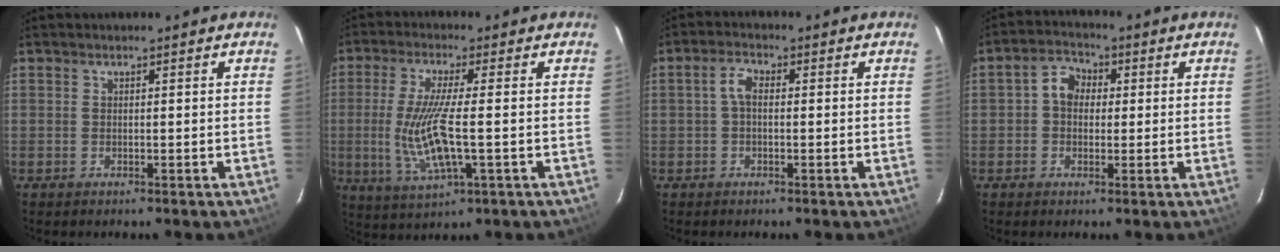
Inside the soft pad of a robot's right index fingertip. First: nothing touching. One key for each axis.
{"total": 11.1, "fx": -1.5, "fy": 1.8, "fz": 10.9, "tx": -0.222, "ty": -0.014, "tz": -0.023}
{"total": 2.7, "fx": -0.1, "fy": 1.6, "fz": 2.2, "tx": -0.047, "ty": 0.010, "tz": -0.003}
{"total": 4.6, "fx": 0.2, "fy": 3.9, "fz": 2.6, "tx": -0.049, "ty": 0.021, "tz": -0.001}